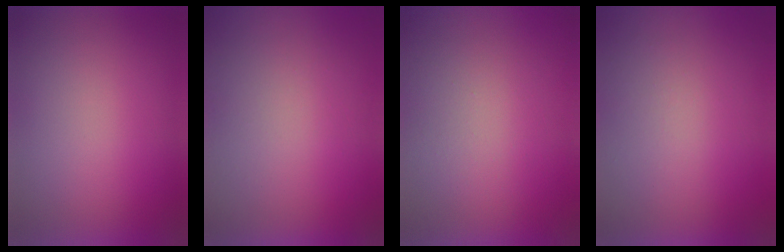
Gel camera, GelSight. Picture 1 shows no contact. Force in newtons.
{"total": 1.2}
{"total": 7.6}
{"total": 8.6}